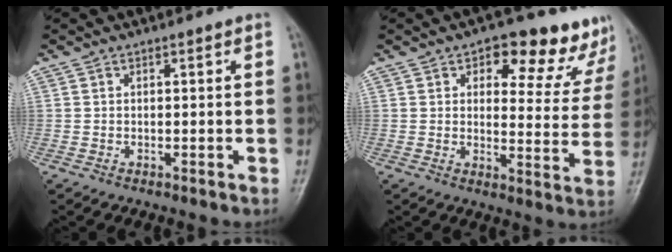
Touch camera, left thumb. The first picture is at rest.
{"total": 14.6, "force": [9.6, 7.3, 8.3], "torque": [-0.035, -0.045, 0.106]}